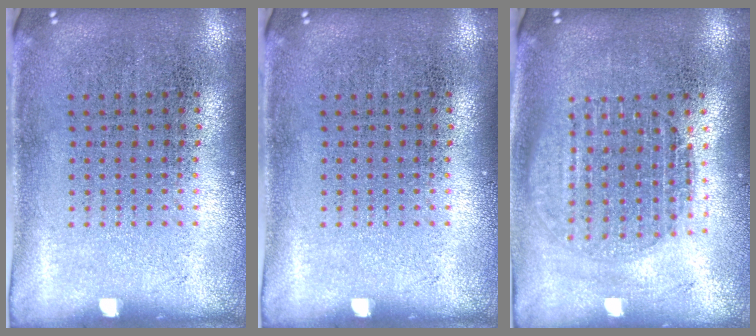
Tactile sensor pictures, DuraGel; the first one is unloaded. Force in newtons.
{"total": 0.0}
{"total": 1.6, "press": 1.4, "slide": 0.8}